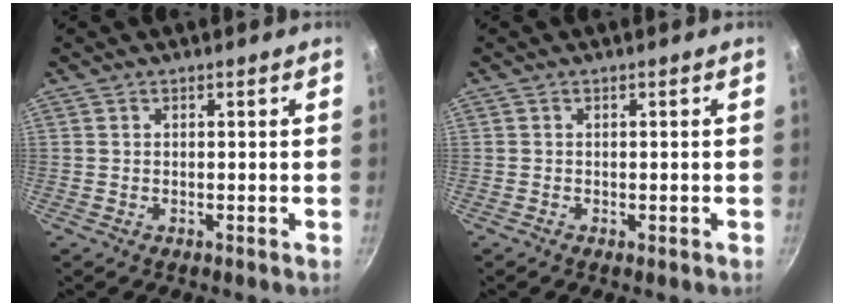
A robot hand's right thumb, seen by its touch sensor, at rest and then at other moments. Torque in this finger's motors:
{"motor_torque": [-0.34, -0.20, -0.47, 0.13, -0.07]}